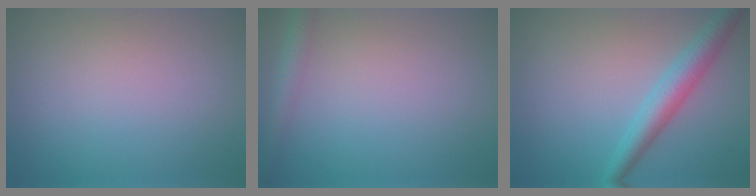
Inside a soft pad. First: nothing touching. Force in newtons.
{"total": 2.2, "press": 2.2, "slide": 0.1}
{"total": 3.8, "press": 3.8, "slide": 0.1}